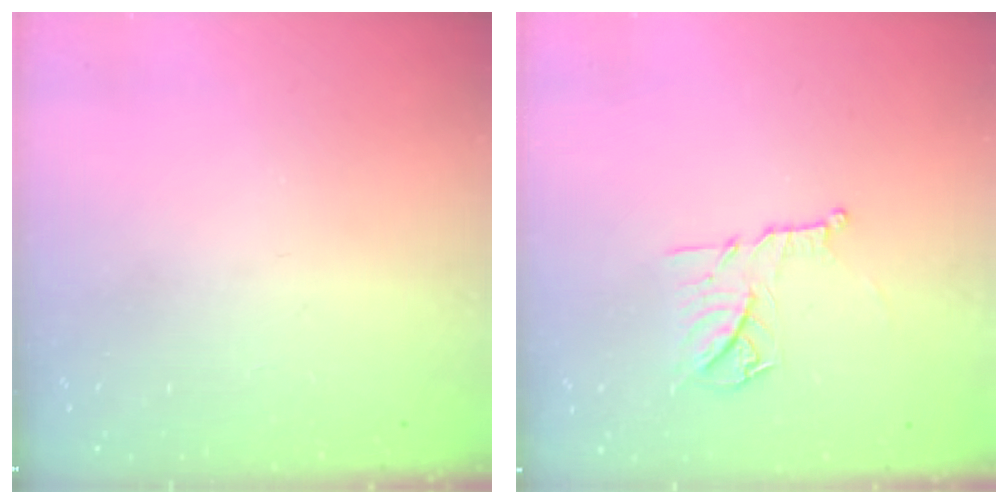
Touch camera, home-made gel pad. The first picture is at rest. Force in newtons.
{"total": 11.4, "press": 11.4, "slide": 0.6}